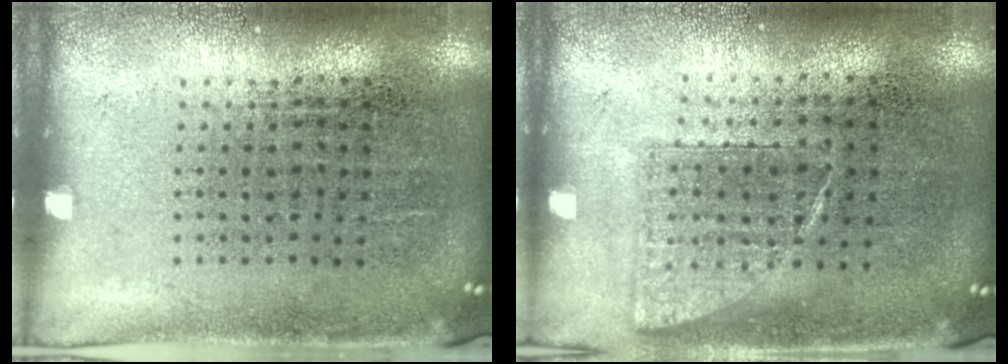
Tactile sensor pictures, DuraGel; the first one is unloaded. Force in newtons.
{"total": 0.7, "press": 0.7, "slide": 0.2}